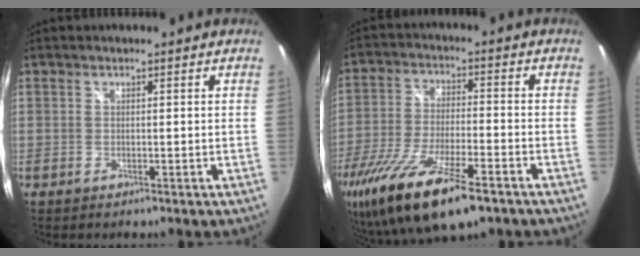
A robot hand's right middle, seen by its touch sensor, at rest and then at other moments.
{"total": 21.7, "force": [-14.1, 6.1, 15.3], "torque": [-0.311, -0.070, -0.245]}